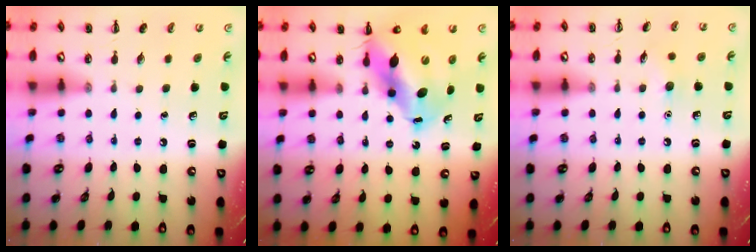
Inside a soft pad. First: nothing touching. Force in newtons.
{"total": 12.4, "press": 11.9, "slide": 3.3}
{"total": 5.1, "press": 4.9, "slide": 1.5}